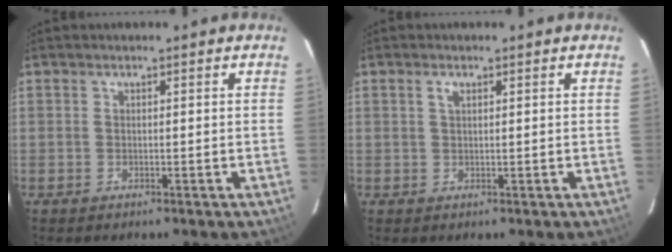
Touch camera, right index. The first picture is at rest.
{"total": 1.2, "force": [0.6, 0.6, 0.9], "torque": [-0.018, 0.004, 0.010]}